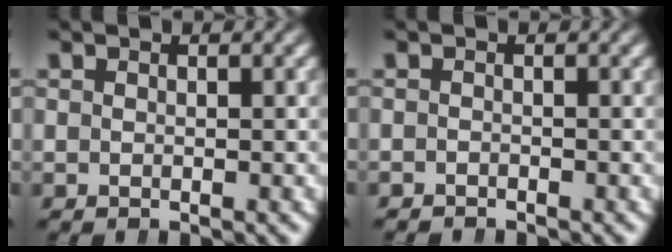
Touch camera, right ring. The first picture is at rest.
{"total": 1.0, "force": [-1.0, -0.1, -0.3], "torque": [0.002, -0.012, -0.013]}